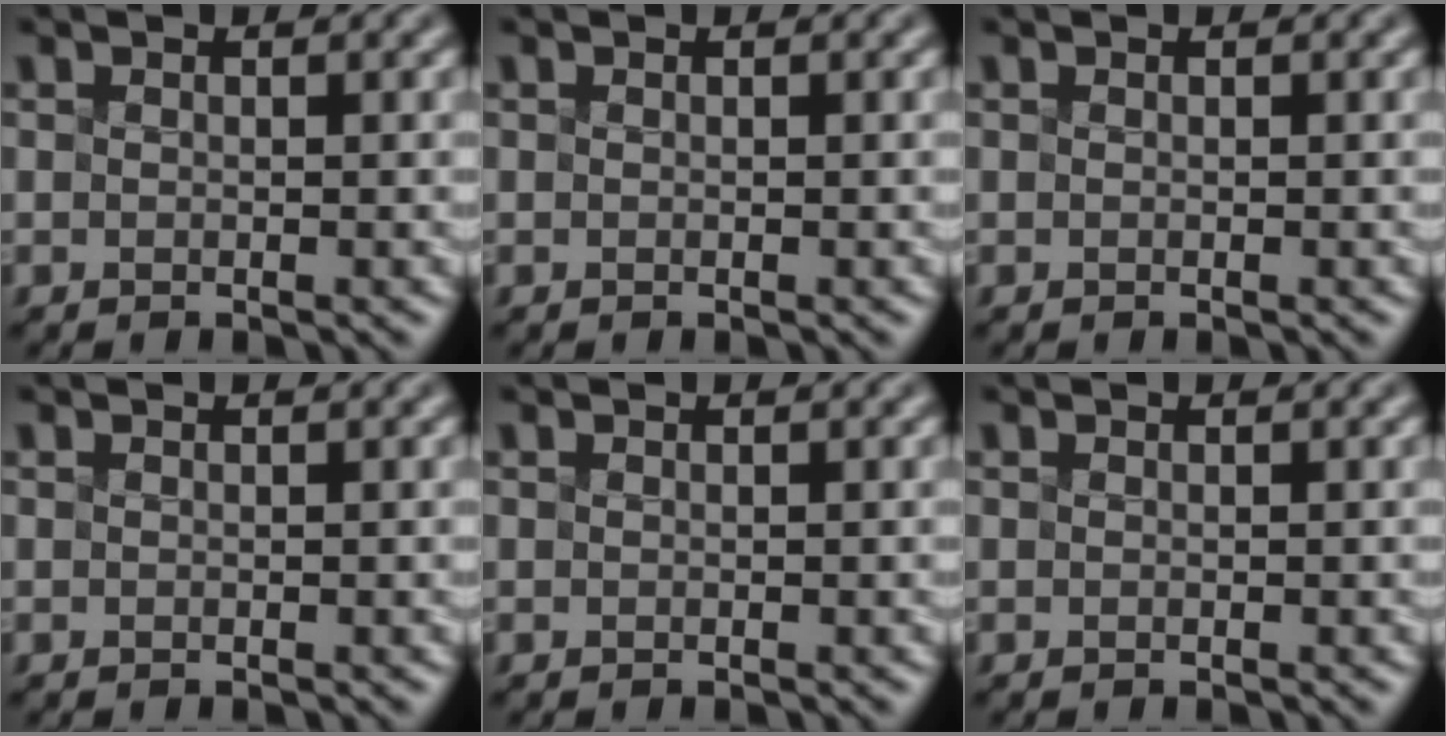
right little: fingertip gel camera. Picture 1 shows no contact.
{"total": 0.0}
{"total": 0.0}
{"total": 0.0}
{"total": 0.0}
{"total": 0.0}